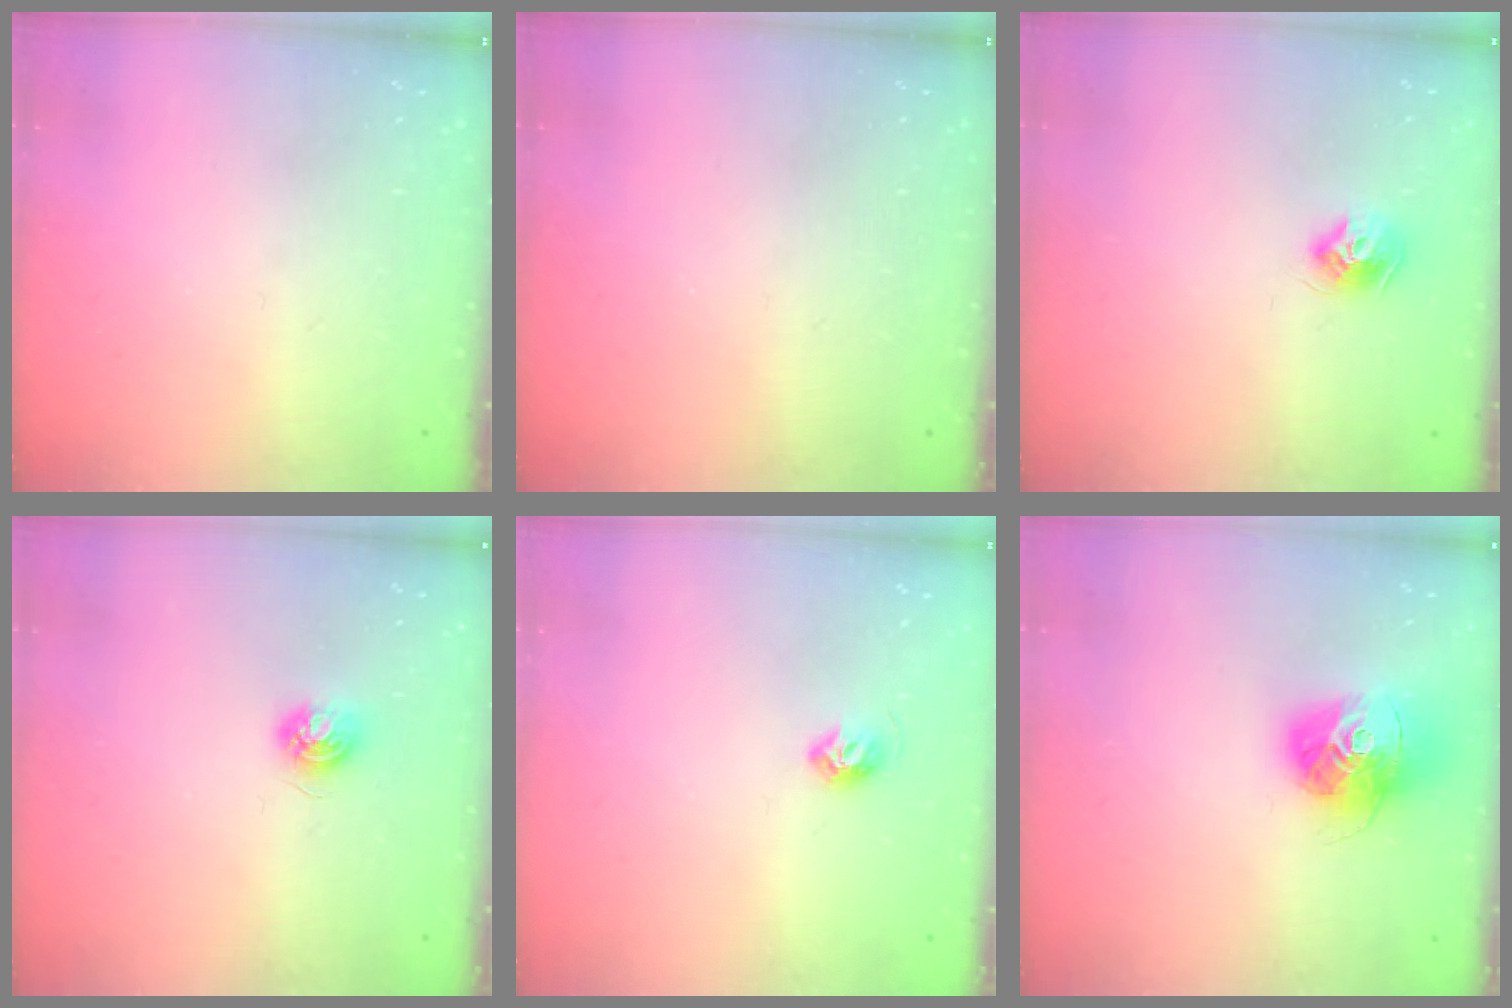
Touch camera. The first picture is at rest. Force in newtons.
{"total": 0.0}
{"total": 8.7, "press": 8.7, "slide": 0.4}
{"total": 4.5, "press": 4.5, "slide": 0.6}
{"total": 5.6, "press": 5.5, "slide": 1.0}
{"total": 16.1, "press": 16.0, "slide": 1.5}